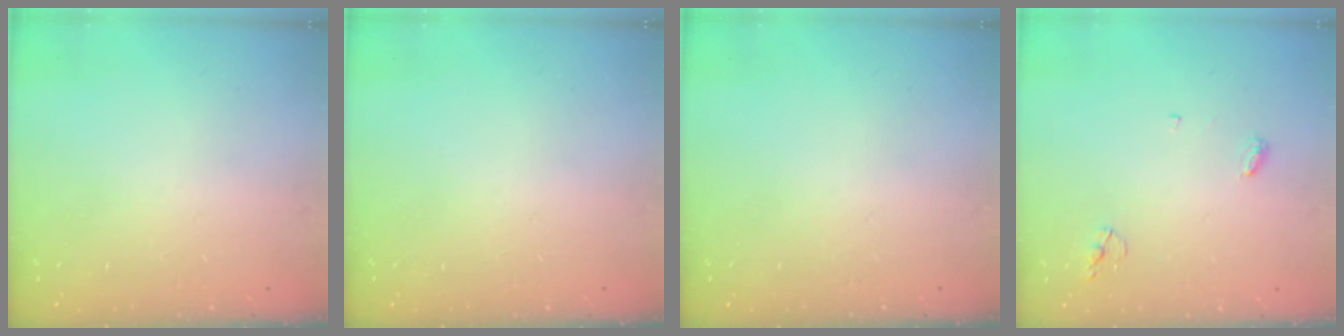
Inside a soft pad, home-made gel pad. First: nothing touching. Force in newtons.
{"total": 0.0}
{"total": 0.0}
{"total": 4.0, "press": 3.9, "slide": 0.3}